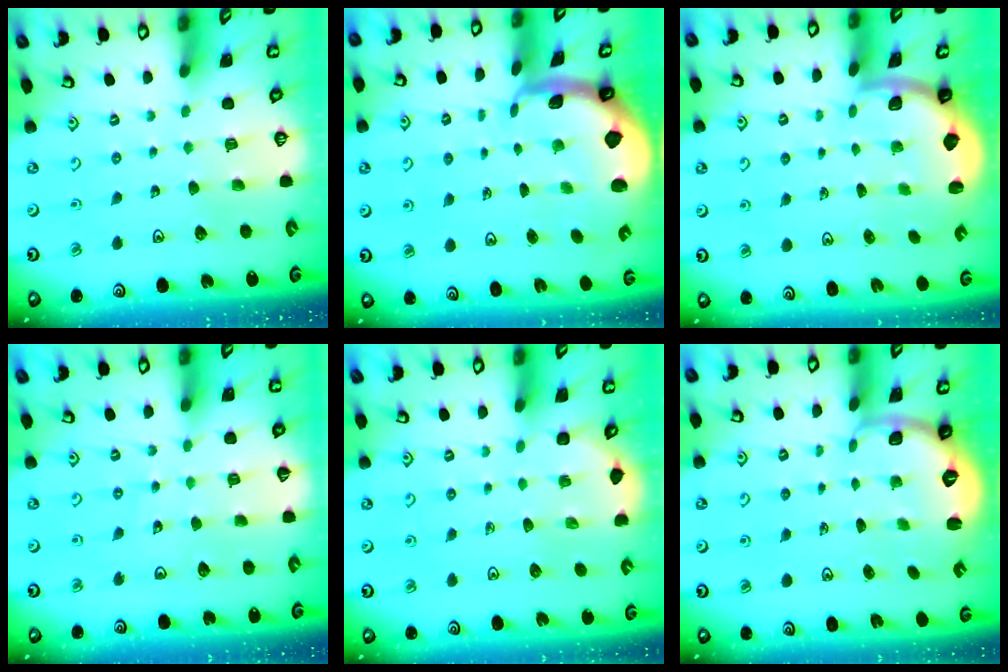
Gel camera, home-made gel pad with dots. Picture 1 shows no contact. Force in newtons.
{"total": 1.7, "press": 1.7, "slide": 0.4}
{"total": 1.9, "press": 1.8, "slide": 0.5}
{"total": 7.0, "press": 6.7, "slide": 2.0}
{"total": 3.3, "press": 2.9, "slide": 1.5}
{"total": 2.6, "press": 1.6, "slide": 2.1}